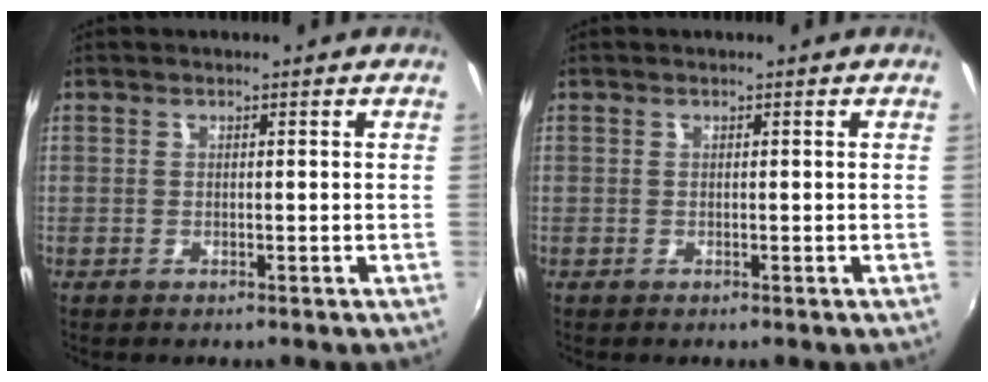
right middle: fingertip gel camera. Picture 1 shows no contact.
{"total": 0.0}